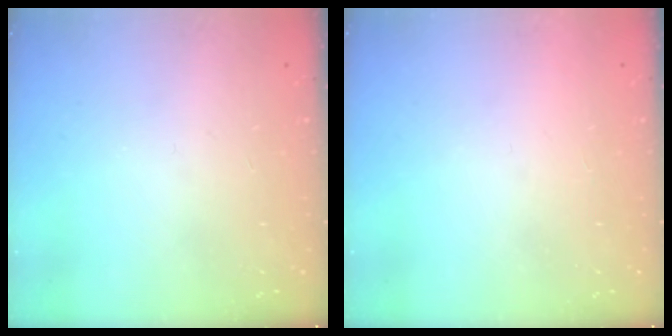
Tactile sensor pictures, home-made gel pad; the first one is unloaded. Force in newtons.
{"total": 1.5, "press": 1.5, "slide": 0.1}